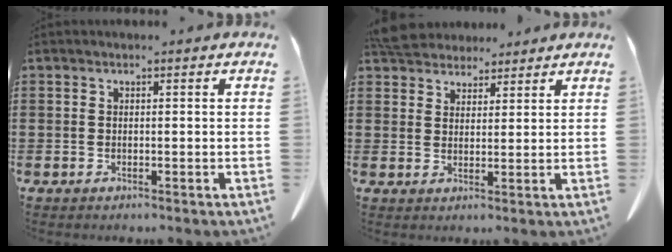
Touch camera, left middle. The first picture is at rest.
{"total": 5.1, "force": [4.8, 1.6, 0.9], "torque": [-0.036, -0.008, 0.094]}